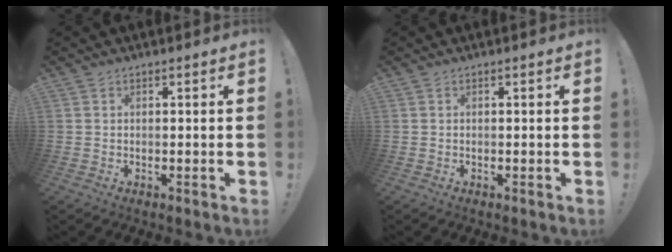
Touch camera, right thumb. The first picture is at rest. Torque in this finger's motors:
{"motor_torque": [0.00, 0.00, 0.01, -0.01, 0.00]}